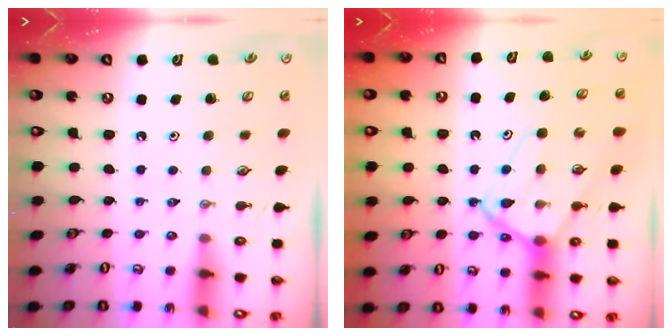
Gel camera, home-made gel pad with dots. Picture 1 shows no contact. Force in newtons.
{"total": 13.2, "press": 13.2, "slide": 1.4}